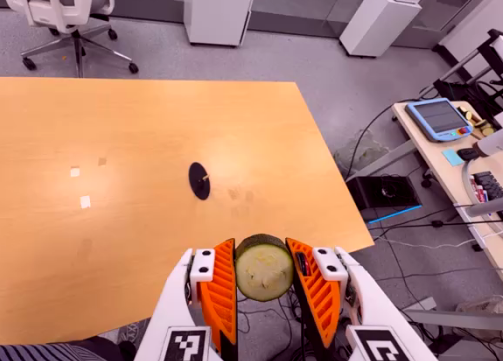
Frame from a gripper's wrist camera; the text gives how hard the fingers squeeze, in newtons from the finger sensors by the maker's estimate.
{"total": 11.3, "left": 10.6, "right": 12.0}